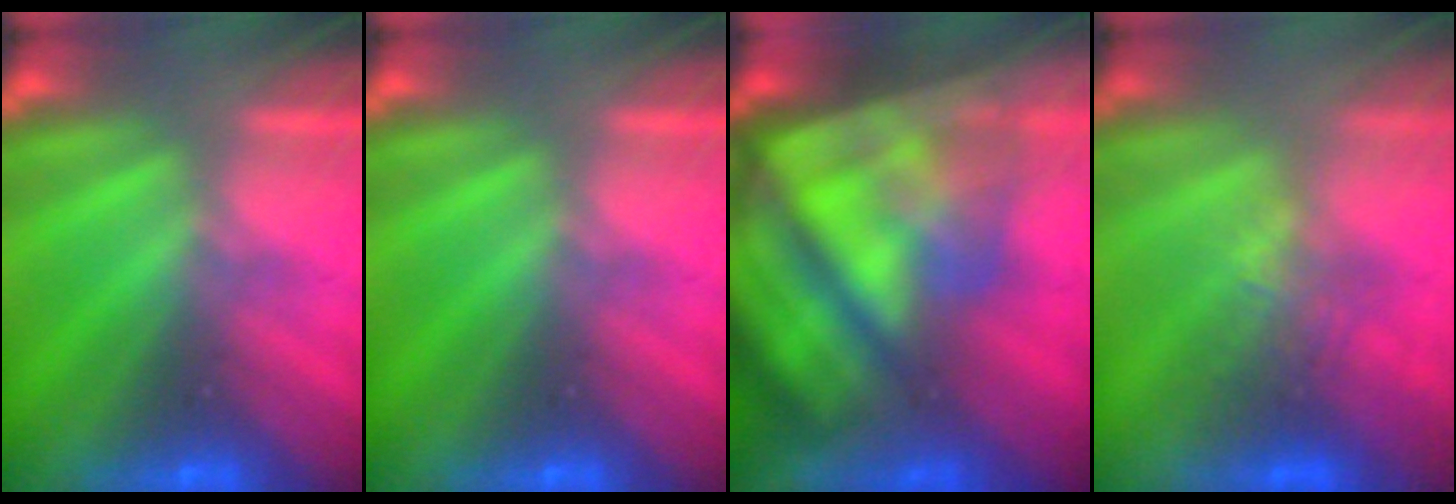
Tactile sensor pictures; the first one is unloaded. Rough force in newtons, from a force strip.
{"total": 0.0}
{"total": 9.1}
{"total": 2.7}